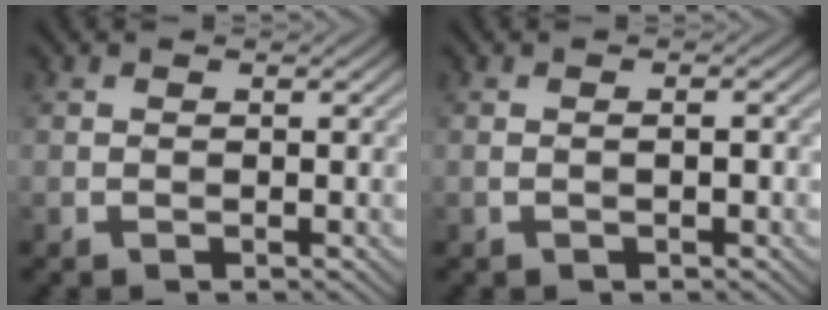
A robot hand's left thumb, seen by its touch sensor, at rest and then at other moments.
{"total": 1.0, "force": [-0.2, 0.1, 1.0], "torque": [-0.017, 0.004, -0.005]}